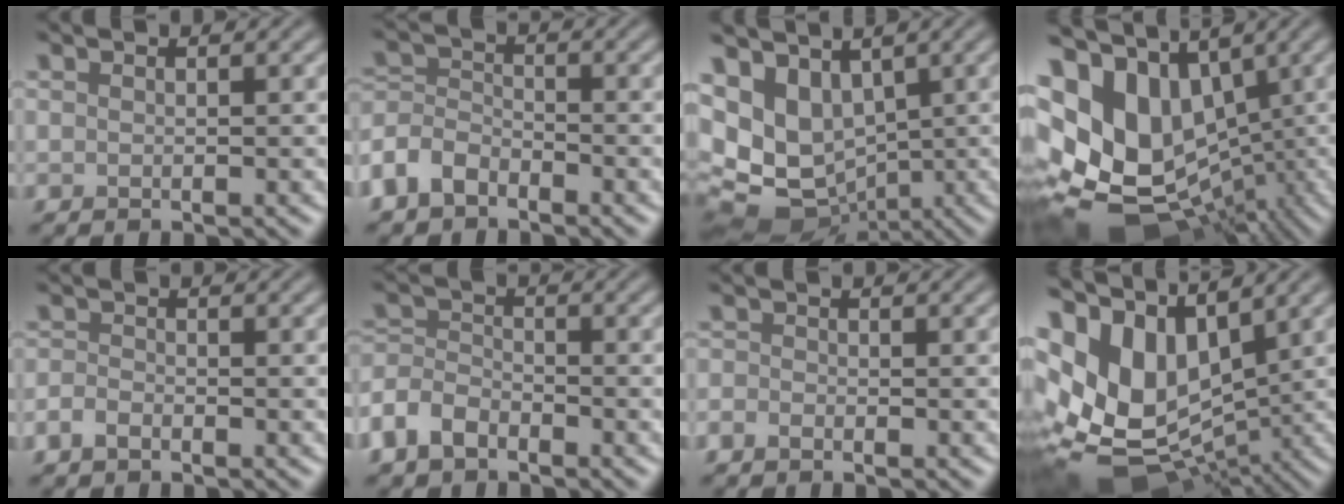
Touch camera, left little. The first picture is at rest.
{"total": 3.7, "force": [-2.6, 2.1, 1.5], "torque": [-0.034, 0.004, -0.065]}
{"total": 8.7, "force": [1.3, 6.7, 5.4], "torque": [-0.115, -0.011, 0.033]}
{"total": 14.7, "force": [1.6, 10.9, 9.9], "torque": [-0.206, -0.004, 0.048]}
{"total": 1.5, "force": [-1.0, 0.7, 0.8], "torque": [-0.016, 0.000, -0.025]}
{"total": 3.8, "force": [-2.6, 2.2, 1.6], "torque": [-0.036, 0.002, -0.065]}
{"total": 1.0, "force": [-0.8, 0.5, 0.5], "torque": [-0.007, -0.001, -0.019]}
{"total": 13.4, "force": [1.7, 9.3, 9.6], "torque": [-0.177, -0.003, 0.058]}